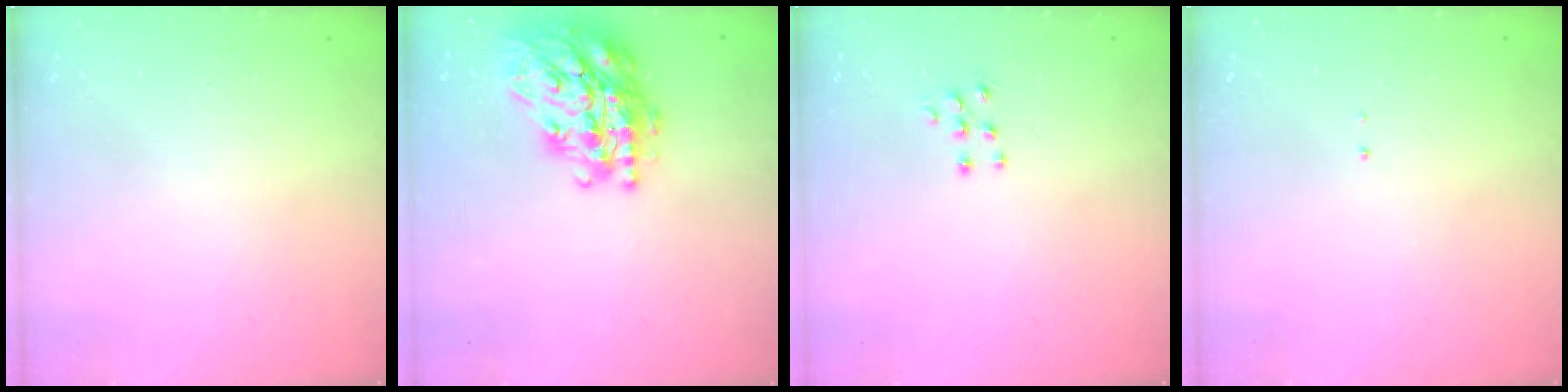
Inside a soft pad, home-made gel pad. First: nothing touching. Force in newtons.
{"total": 24.1, "press": 24.0, "slide": 2.1}
{"total": 5.0, "press": 5.0, "slide": 0.4}
{"total": 0.6, "press": 0.6, "slide": 0.1}